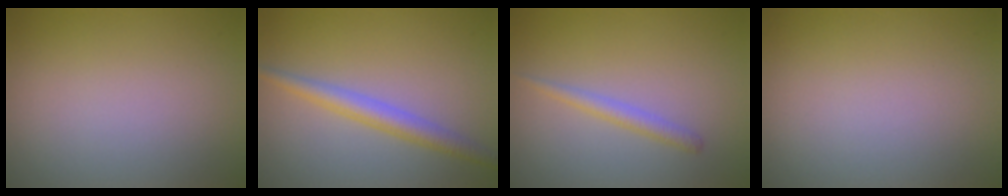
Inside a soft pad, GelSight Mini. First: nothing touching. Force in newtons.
{"total": 2.7, "press": 2.7, "slide": 0.1}
{"total": 1.5, "press": 1.5, "slide": 0.0}
{"total": 0.0}